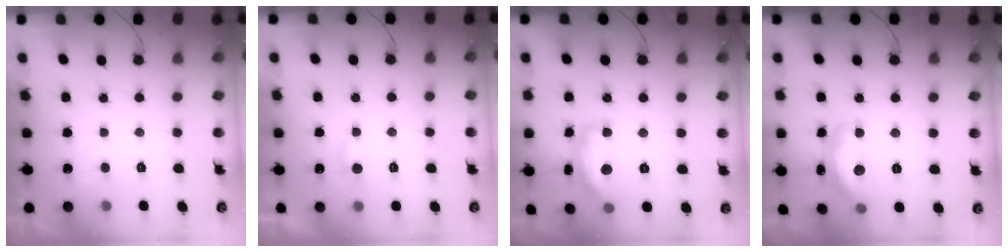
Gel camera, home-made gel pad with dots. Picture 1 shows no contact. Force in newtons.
{"total": 3.0, "press": 3.0, "slide": 0.3}
{"total": 11.6, "press": 11.6, "slide": 0.6}
{"total": 14.2, "press": 14.2, "slide": 0.9}